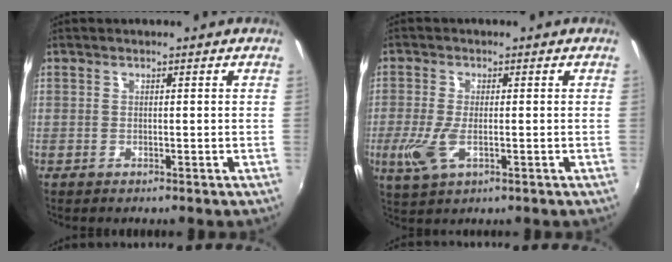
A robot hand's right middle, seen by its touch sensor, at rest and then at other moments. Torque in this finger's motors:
{"motor_torque": [0.83, -0.77, 0.49, 0.10]}